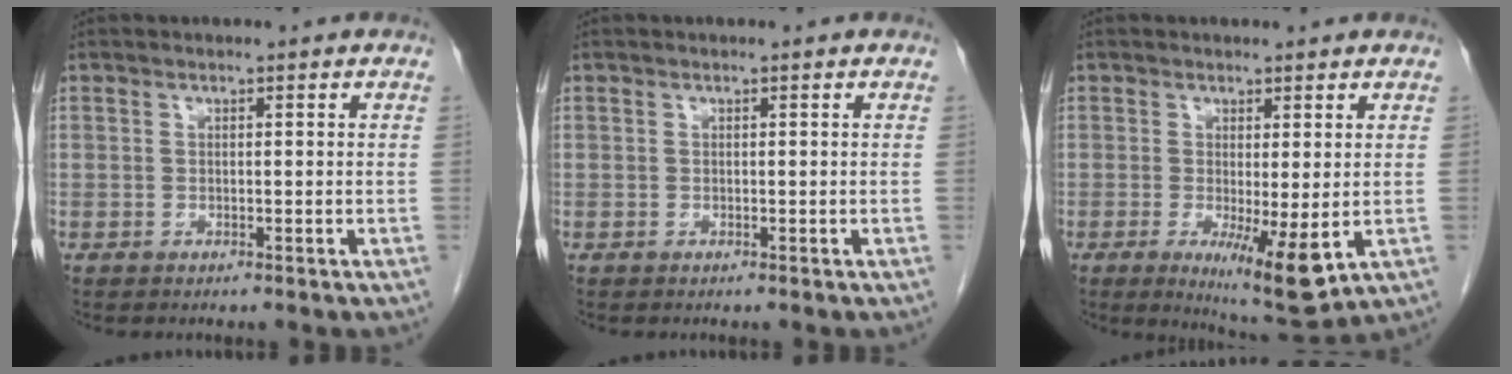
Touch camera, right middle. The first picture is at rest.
{"total": 0.0}
{"total": 8.7, "force": [-2.0, 1.6, 8.3], "torque": [-0.126, -0.025, -0.021]}